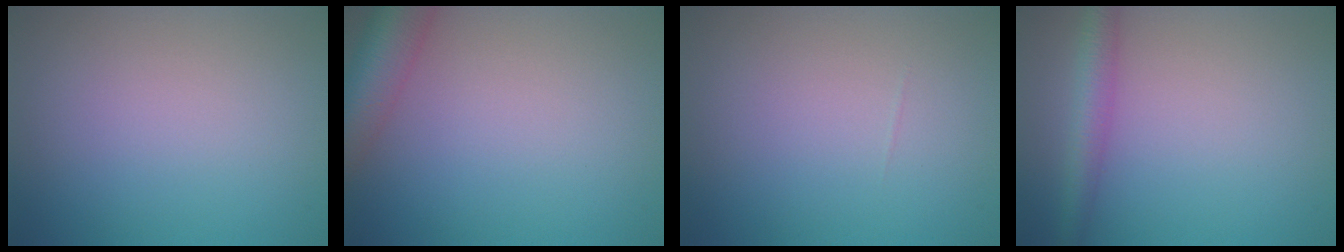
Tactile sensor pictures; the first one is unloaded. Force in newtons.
{"total": 6.4, "press": 6.4, "slide": 0.4}
{"total": 0.0}
{"total": 3.0, "press": 3.0, "slide": 0.1}